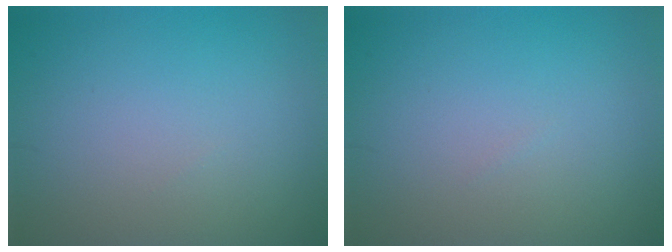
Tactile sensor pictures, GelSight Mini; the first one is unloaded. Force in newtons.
{"total": 0.0}